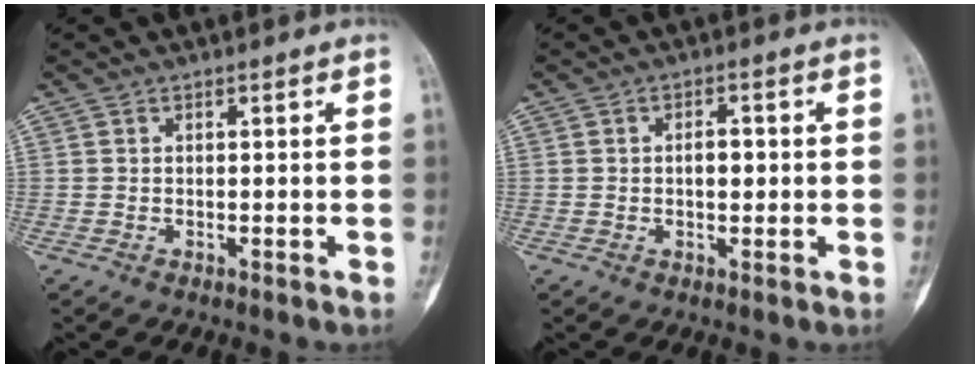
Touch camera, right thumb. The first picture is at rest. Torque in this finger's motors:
{"motor_torque": [0.66, 0.50, 0.09, -0.17, 0.04]}